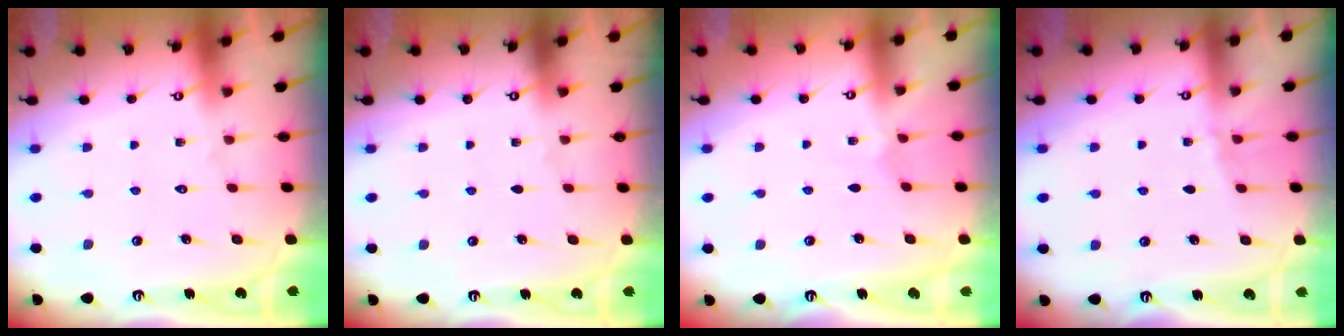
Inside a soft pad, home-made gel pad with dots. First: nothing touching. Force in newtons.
{"total": 0.0}
{"total": 0.6, "press": 0.6, "slide": 0.2}
{"total": 1.8, "press": 1.8, "slide": 0.3}